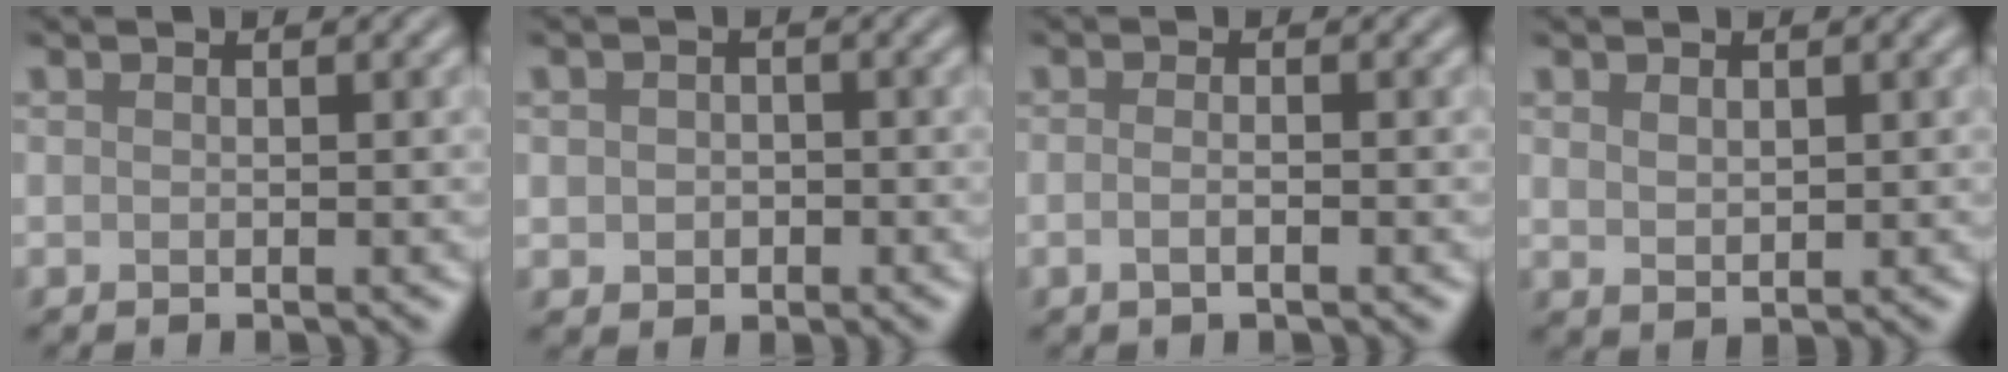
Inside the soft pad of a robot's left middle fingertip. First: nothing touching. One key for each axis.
{"total": 1.9, "fx": -0.2, "fy": 1.6, "fz": 0.9, "tx": -0.011, "ty": -0.005, "tz": -0.006}
{"total": 1.5, "fx": -0.5, "fy": 0.5, "fz": 1.3, "tx": -0.020, "ty": -0.002, "tz": -0.013}
{"total": 1.4, "fx": 0.7, "fy": 0.9, "fz": 0.9, "tx": -0.019, "ty": -0.003, "tz": 0.019}